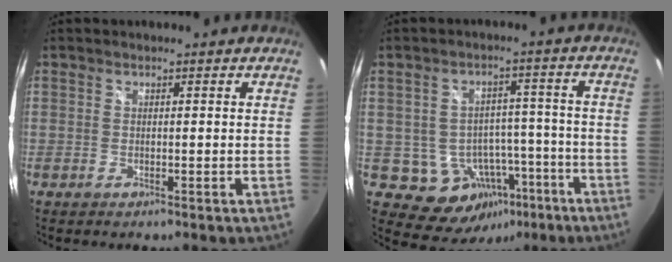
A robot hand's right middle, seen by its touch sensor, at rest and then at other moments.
{"total": 10.5, "force": [-4.8, 8.3, 4.1], "torque": [-0.072, 0.032, -0.033]}